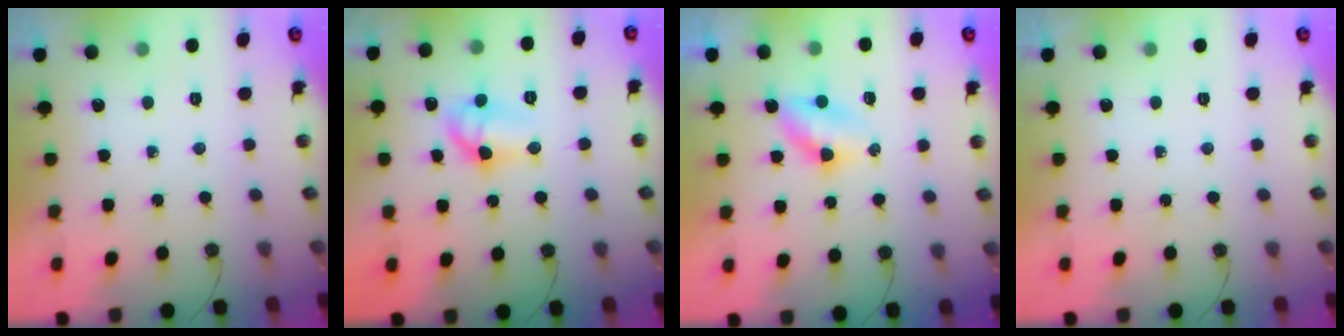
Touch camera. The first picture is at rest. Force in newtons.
{"total": 9.7, "press": 9.7, "slide": 1.1}
{"total": 6.1, "press": 4.8, "slide": 3.7}
{"total": 0.0}